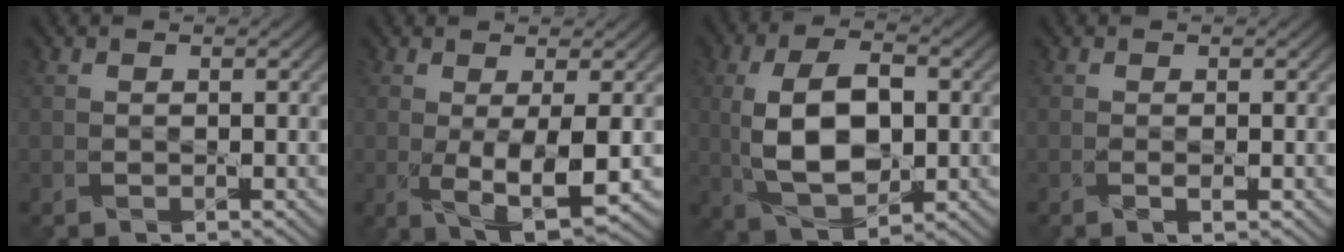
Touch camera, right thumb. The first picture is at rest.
{"total": 5.9, "force": [-0.5, 1.7, 5.6], "torque": [-0.111, -0.010, -0.004]}
{"total": 10.3, "force": [0.3, 5.7, 8.5], "torque": [-0.175, 0.001, 0.004]}
{"total": 0.8, "force": [-0.2, 0.0, 0.7], "torque": [-0.016, -0.001, -0.005]}